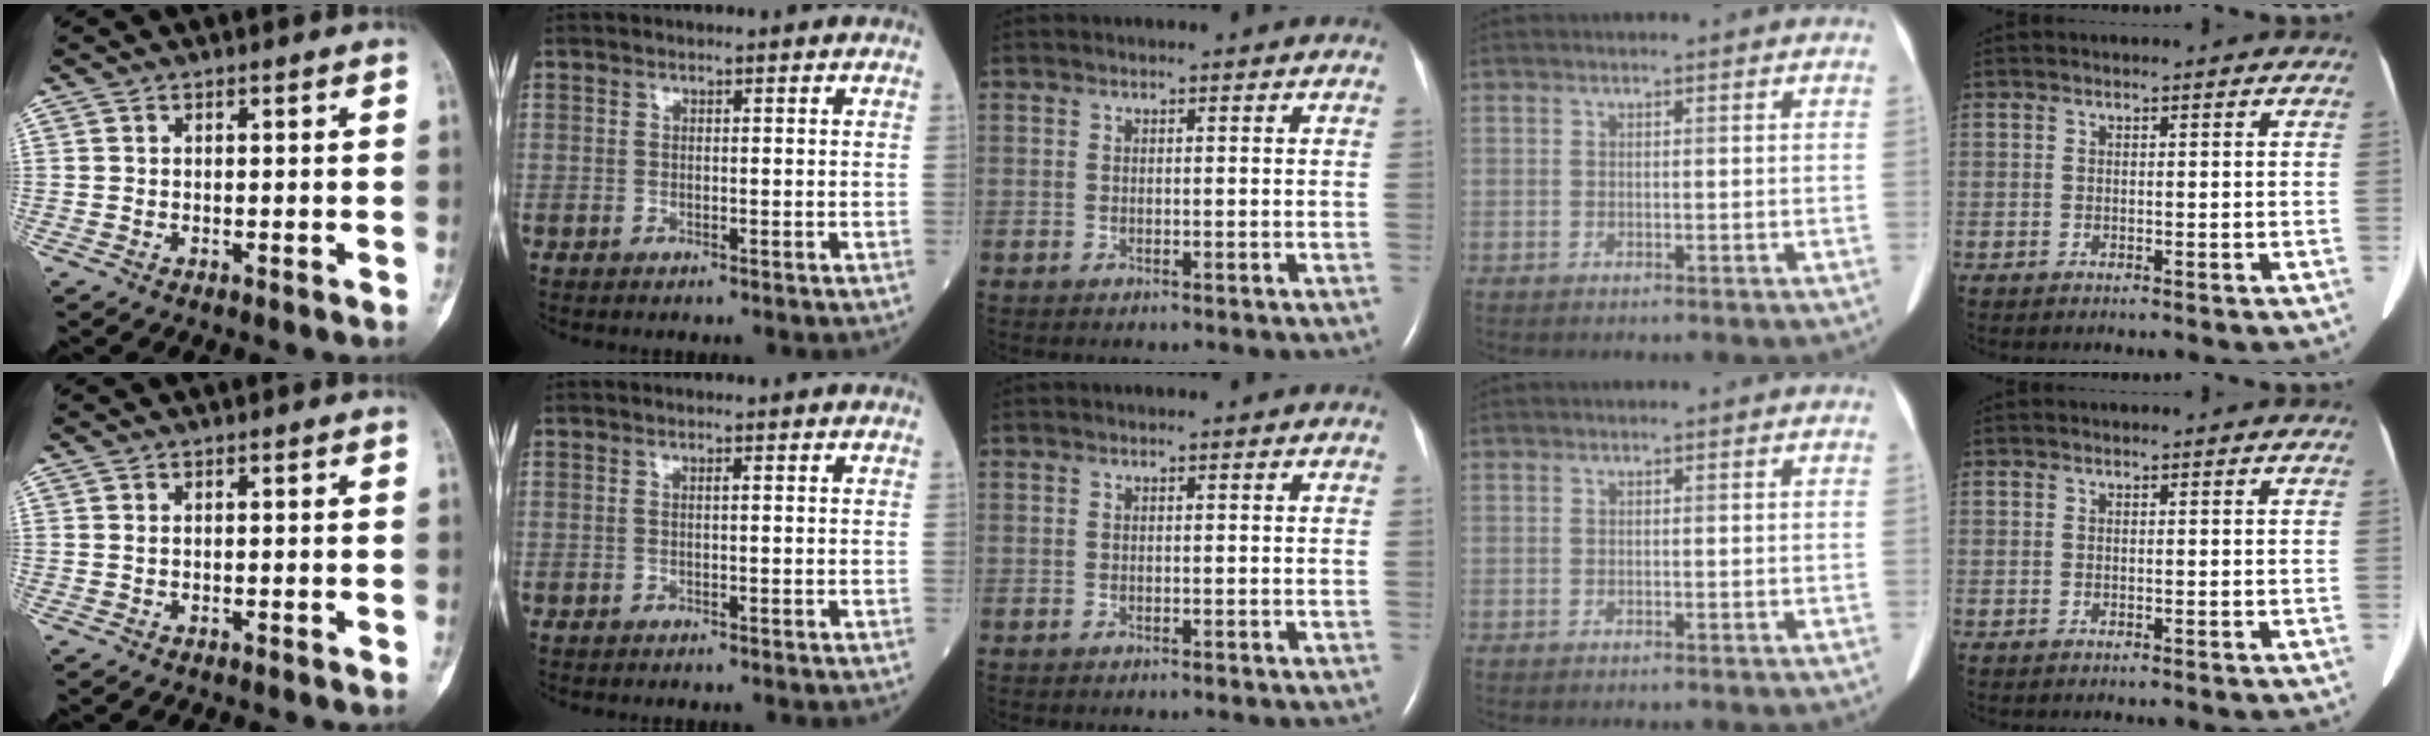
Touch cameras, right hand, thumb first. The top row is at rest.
{"index": {"total": 0.6, "force": [0.1, 0.0, 0.6], "torque": [-0.012, 0.000, 0.001]}}